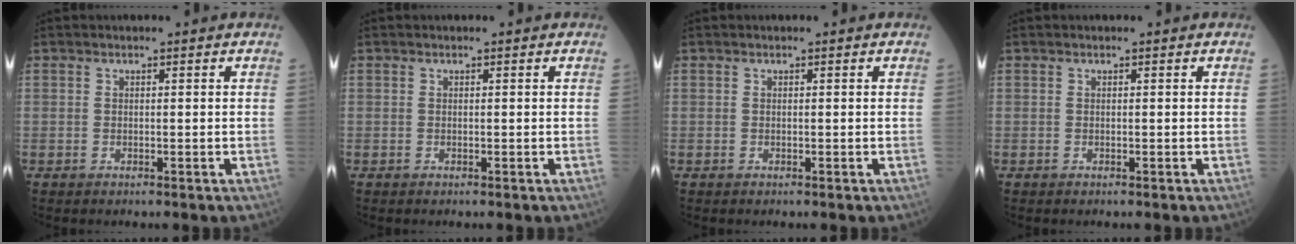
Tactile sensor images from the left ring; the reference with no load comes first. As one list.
[{"total": 0.0}, {"total": 0.0}, {"total": 0.0}]